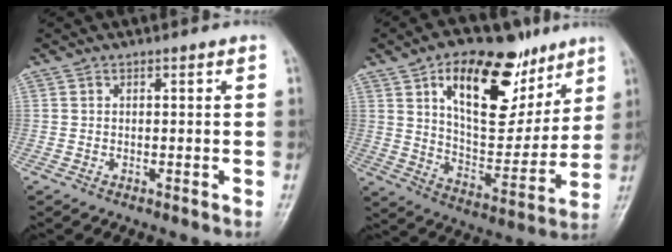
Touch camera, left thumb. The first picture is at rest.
{"total": 23.0, "force": [11.6, 11.8, 16.0], "torque": [-0.193, -0.043, 0.192]}